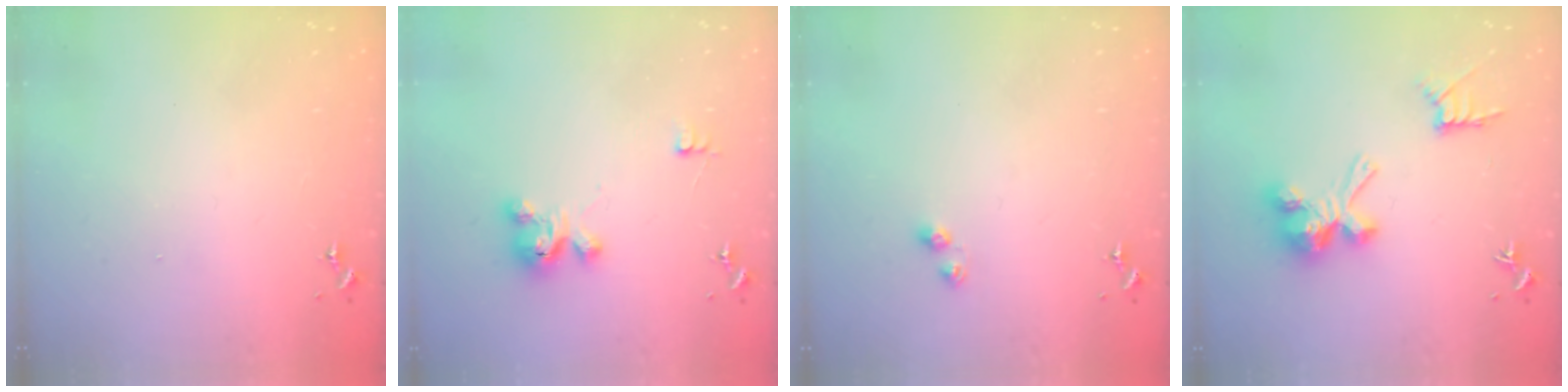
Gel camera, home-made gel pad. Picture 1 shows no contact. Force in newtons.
{"total": 4.2, "press": 4.2, "slide": 0.3}
{"total": 3.8, "press": 3.8, "slide": 0.3}
{"total": 12.1, "press": 12.1, "slide": 0.1}